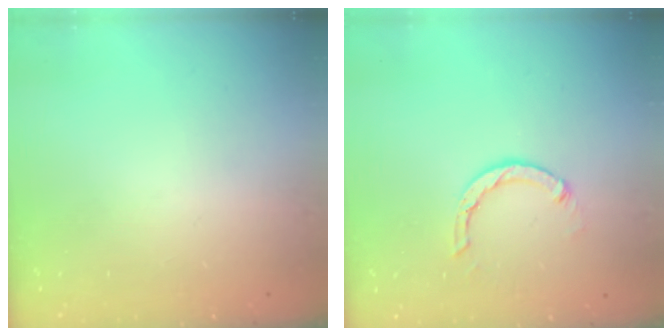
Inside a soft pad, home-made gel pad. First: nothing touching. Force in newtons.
{"total": 4.0, "press": 4.0, "slide": 0.4}